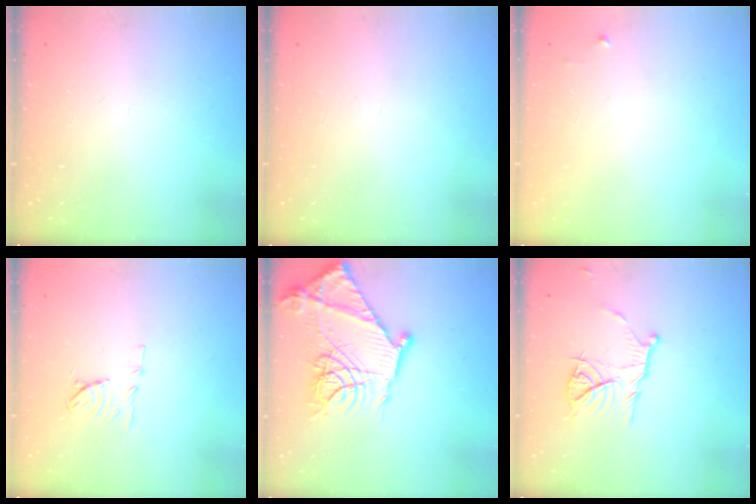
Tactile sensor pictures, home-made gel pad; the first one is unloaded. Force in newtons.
{"total": 0.0}
{"total": 2.5, "press": 2.5, "slide": 0.4}
{"total": 7.6, "press": 7.6, "slide": 0.8}
{"total": 21.3, "press": 21.2, "slide": 1.6}
{"total": 10.3, "press": 10.3, "slide": 0.6}